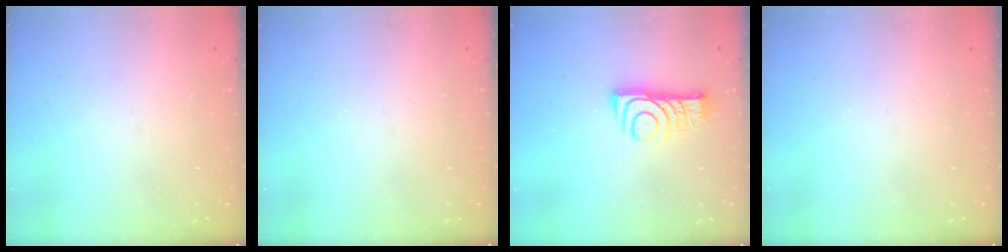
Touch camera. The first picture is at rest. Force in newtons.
{"total": 0.0}
{"total": 9.2, "press": 9.2, "slide": 0.5}
{"total": 0.0}